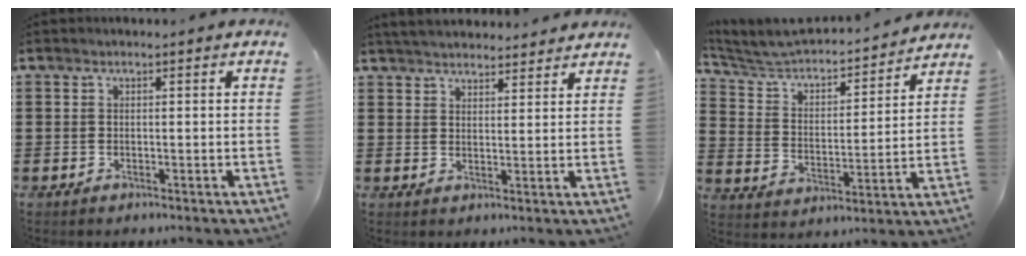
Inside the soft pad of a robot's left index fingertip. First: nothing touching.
{"total": 3.9, "force": [3.8, 0.3, 0.5], "torque": [-0.021, -0.011, 0.071]}
{"total": 4.3, "force": [4.0, 1.2, 0.9], "torque": [-0.043, -0.036, 0.058]}